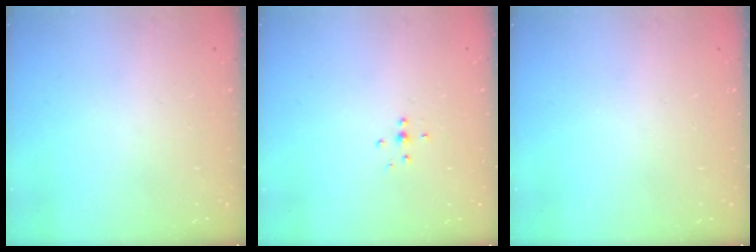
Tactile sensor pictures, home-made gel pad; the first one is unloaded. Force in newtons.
{"total": 4.2, "press": 4.1, "slide": 0.8}
{"total": 0.0}